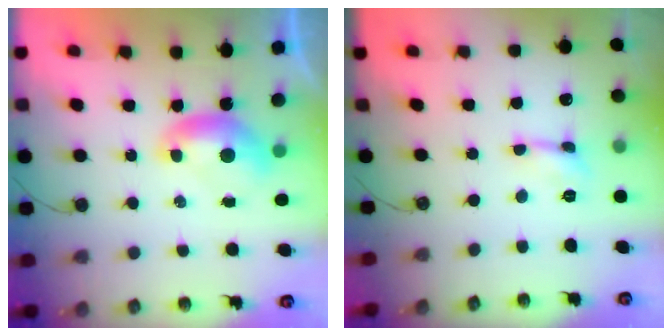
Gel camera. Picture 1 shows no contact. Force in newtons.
{"total": 0.8, "press": 0.8, "slide": 0.2}